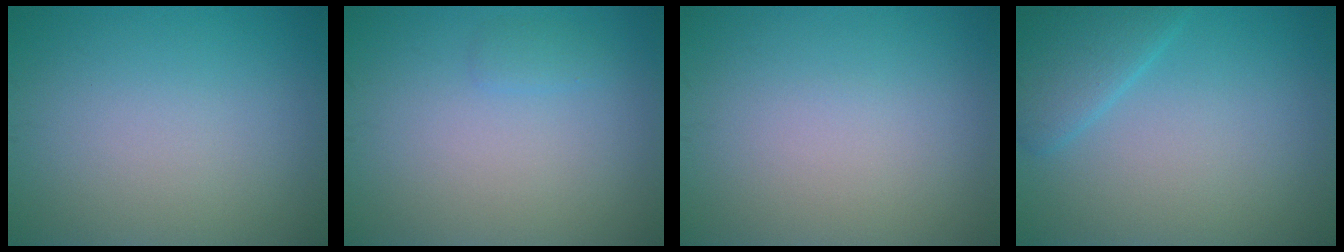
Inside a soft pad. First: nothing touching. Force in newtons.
{"total": 0.8, "press": 0.8, "slide": 0.1}
{"total": 0.0}
{"total": 3.0, "press": 3.0, "slide": 0.2}